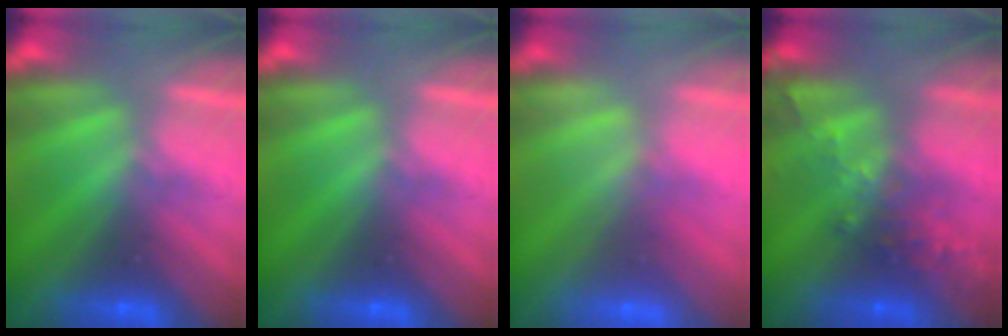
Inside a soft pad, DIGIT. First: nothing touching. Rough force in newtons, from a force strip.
{"total": 0.0}
{"total": 1.8}
{"total": 2.7}